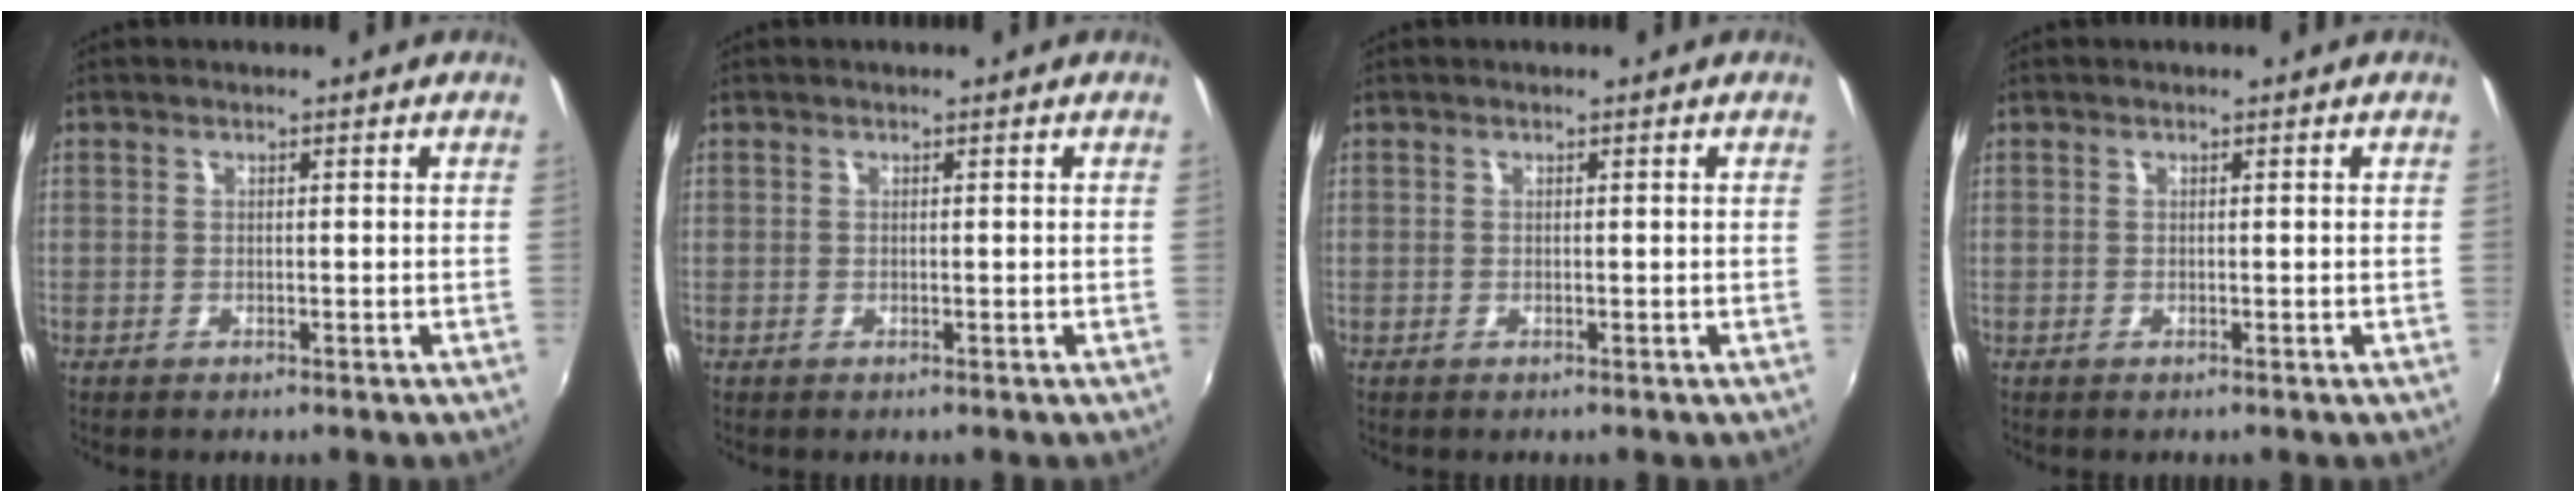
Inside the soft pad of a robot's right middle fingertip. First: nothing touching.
{"total": 0.0}
{"total": 0.0}
{"total": 0.0}